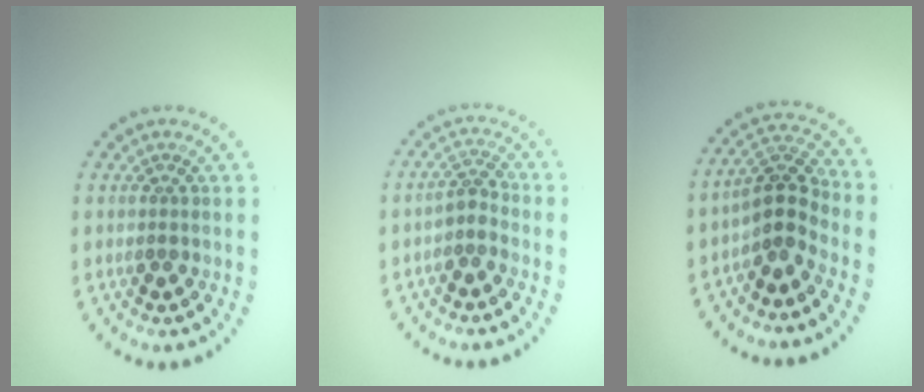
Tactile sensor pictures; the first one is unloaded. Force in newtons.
{"total": 1.7, "press": 1.4, "slide": 1.1}
{"total": 3.4, "press": 2.9, "slide": 1.8}